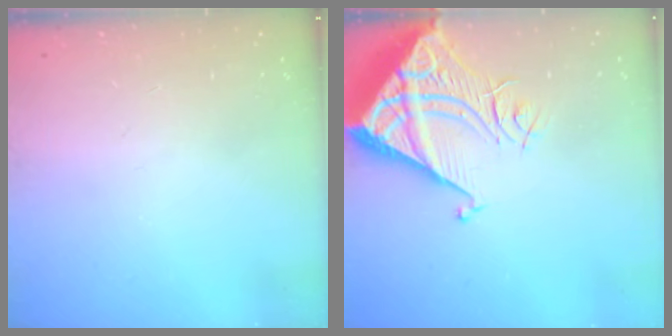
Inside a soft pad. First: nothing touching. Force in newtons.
{"total": 9.4, "press": 9.3, "slide": 1.0}